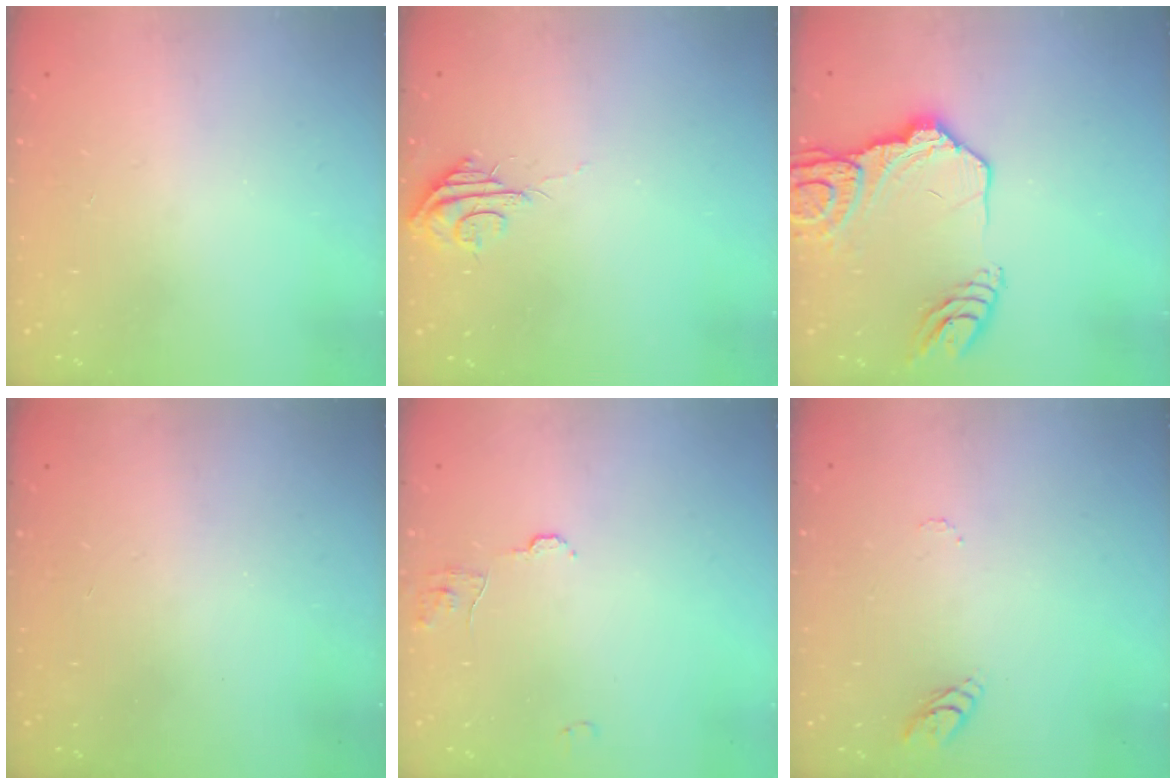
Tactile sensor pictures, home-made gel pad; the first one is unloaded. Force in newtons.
{"total": 6.0, "press": 6.0, "slide": 0.5}
{"total": 16.9, "press": 16.8, "slide": 1.7}
{"total": 0.0}
{"total": 8.0, "press": 8.0, "slide": 0.6}
{"total": 6.6, "press": 6.6, "slide": 0.5}